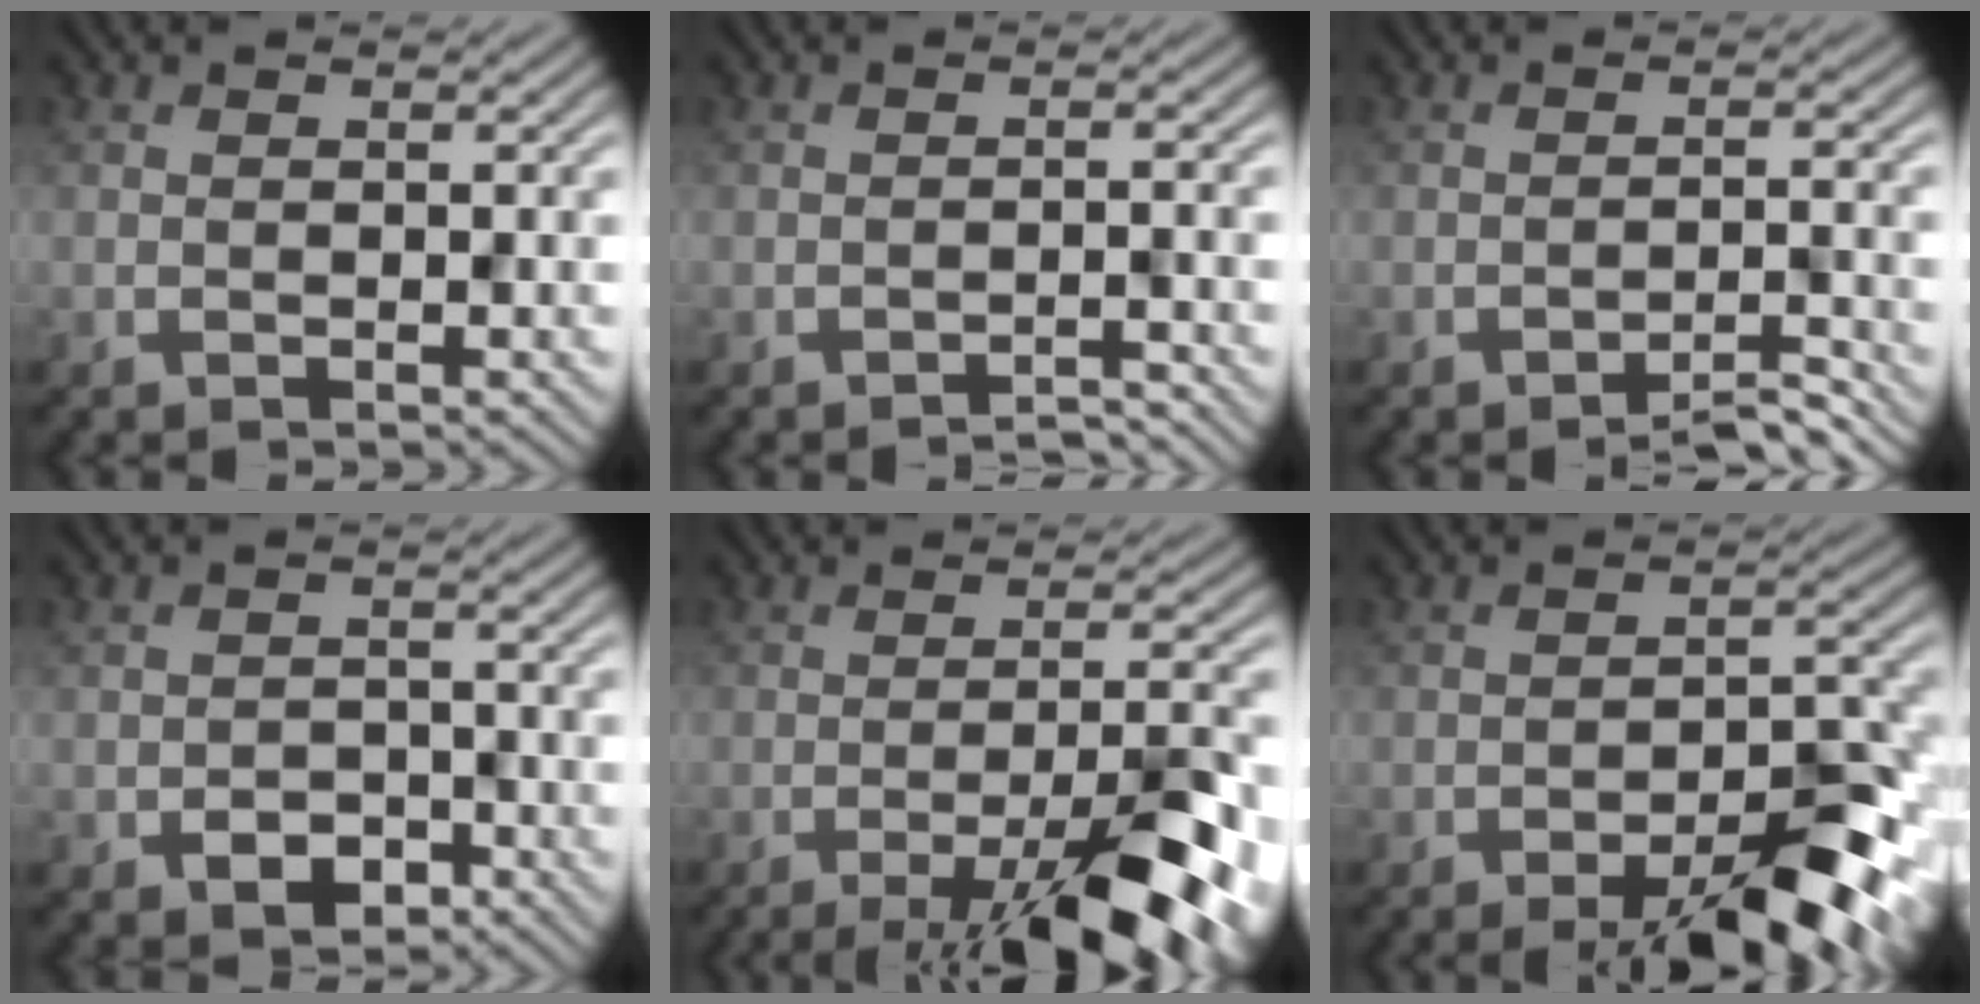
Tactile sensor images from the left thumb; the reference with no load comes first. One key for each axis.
{"total": 1.5, "fx": -1.4, "fy": -0.4, "fz": 0.3, "tx": -0.004, "ty": 0.008, "tz": -0.026}
{"total": 2.4, "fx": -2.2, "fy": -0.2, "fz": 1.1, "tx": -0.016, "ty": 0.010, "tz": -0.038}
{"total": 3.0, "fx": -1.8, "fy": 2.0, "fz": 1.4, "tx": -0.024, "ty": -0.002, "tz": -0.032}
{"total": 11.9, "fx": -6.8, "fy": 1.9, "fz": 9.6, "tx": -0.141, "ty": 0.008, "tz": -0.097}
{"total": 9.9, "fx": -6.4, "fy": 2.9, "fz": 6.9, "tx": -0.093, "ty": 0.010, "tz": -0.094}